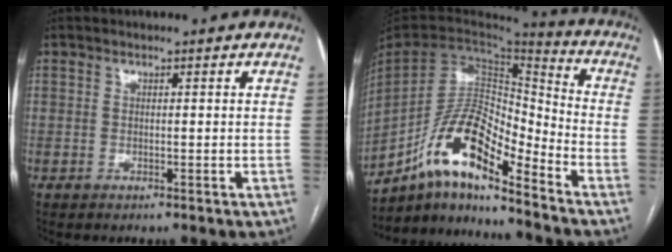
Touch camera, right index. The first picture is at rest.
{"total": 14.7, "force": [-9.9, 3.5, 10.4], "torque": [-0.204, 0.028, -0.177]}